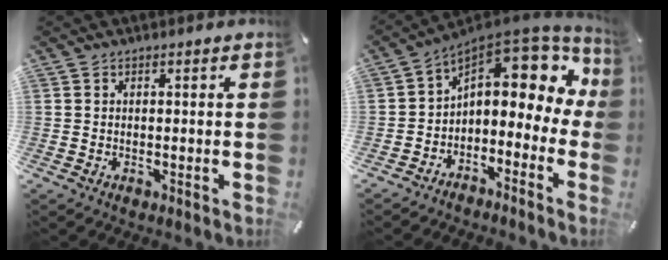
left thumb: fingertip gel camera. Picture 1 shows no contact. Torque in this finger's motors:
{"motor_torque": [0.61, 2.16, 0.34, 0.15, 0.30]}